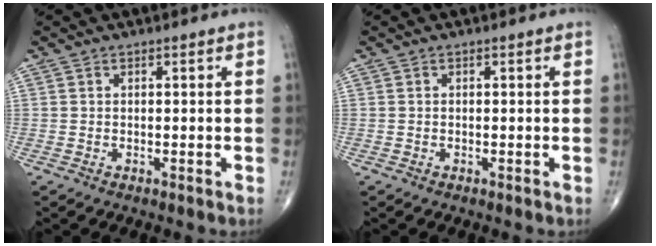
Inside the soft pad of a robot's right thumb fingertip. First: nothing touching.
{"total": 0.0}